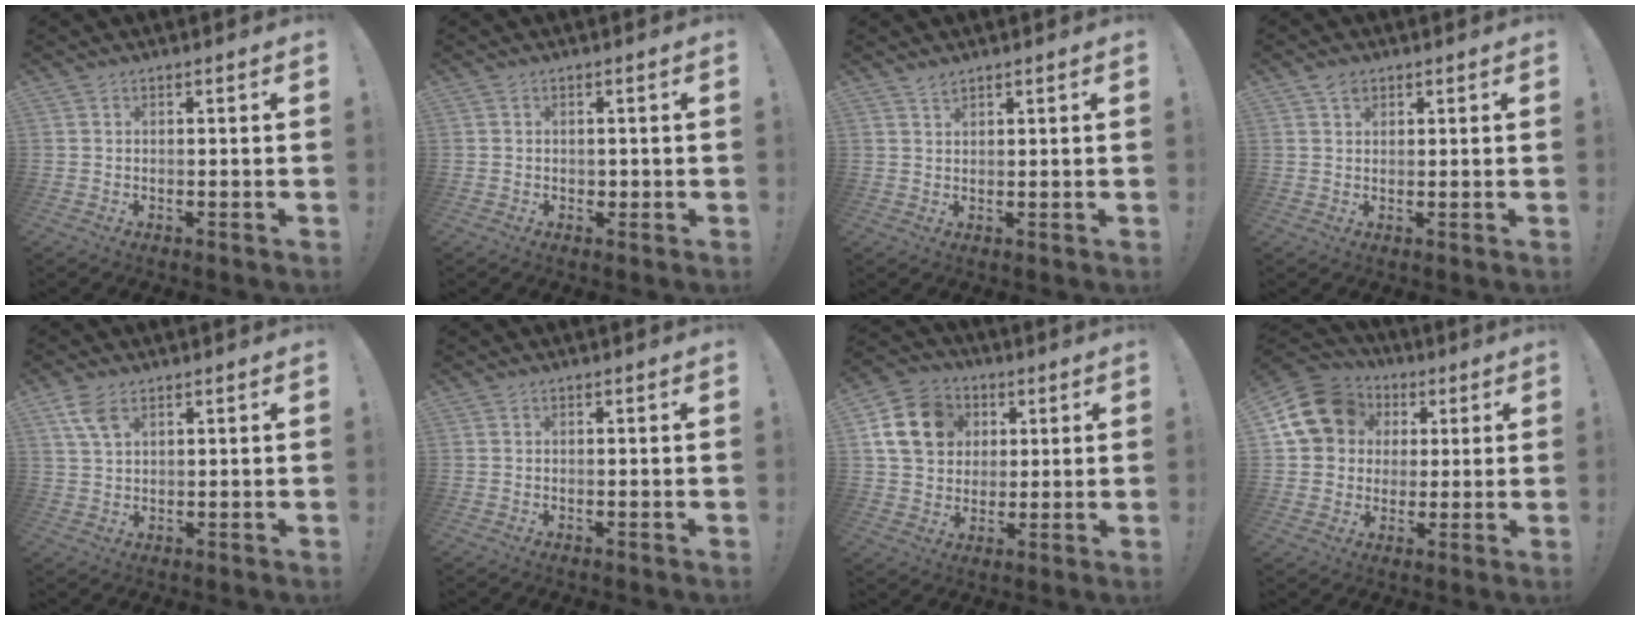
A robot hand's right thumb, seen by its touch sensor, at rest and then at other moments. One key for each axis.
{"total": 1.0, "fx": 0.1, "fy": 1.0, "fz": 0.1, "tx": -0.003, "ty": 0.002, "tz": 0.002}
{"total": 1.8, "fx": 1.6, "fy": 0.4, "fz": 0.6, "tx": -0.008, "ty": -0.009, "tz": 0.029}
{"total": 2.5, "fx": 1.4, "fy": 1.7, "fz": 1.0, "tx": -0.009, "ty": -0.005, "tz": 0.023}
{"total": 5.9, "fx": 3.2, "fy": 2.8, "fz": 4.0, "tx": -0.076, "ty": -0.009, "tz": 0.063}
{"total": 0.0}
{"total": 15.5, "fx": 4.3, "fy": 12.8, "fz": 7.7, "tx": -0.116, "ty": -0.003, "tz": 0.091}
{"total": 16.0, "fx": 4.9, "fy": 13.4, "fz": 7.4, "tx": -0.126, "ty": -0.011, "tz": 0.103}